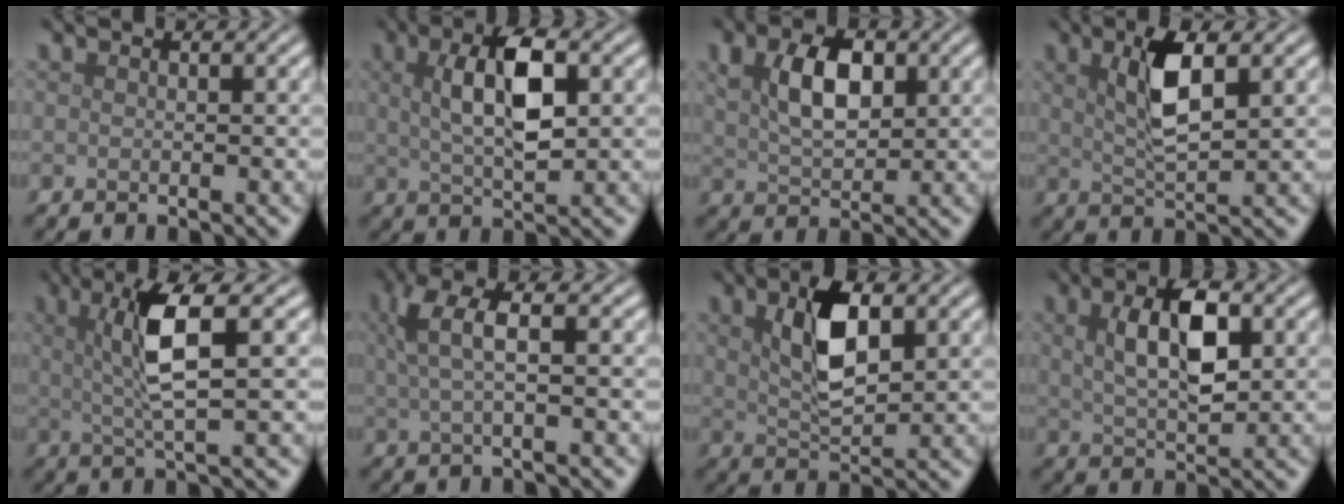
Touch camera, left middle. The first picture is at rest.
{"total": 6.0, "force": [1.4, 2.2, 5.4], "torque": [-0.101, 0.007, 0.024]}
{"total": 4.8, "force": [1.4, 2.6, 3.7], "torque": [-0.075, 0.006, 0.026]}
{"total": 4.6, "force": [1.6, 1.4, 4.1], "torque": [-0.082, 0.004, 0.027]}
{"total": 5.0, "force": [1.2, 0.7, 4.8], "torque": [-0.094, 0.006, 0.025]}
{"total": 3.9, "force": [1.0, 1.1, 3.6], "torque": [-0.069, 0.007, 0.018]}
{"total": 5.7, "force": [1.8, 2.6, 4.7], "torque": [-0.099, 0.005, 0.033]}
{"total": 5.5, "force": [1.4, 2.4, 4.8], "torque": [-0.092, 0.005, 0.025]}